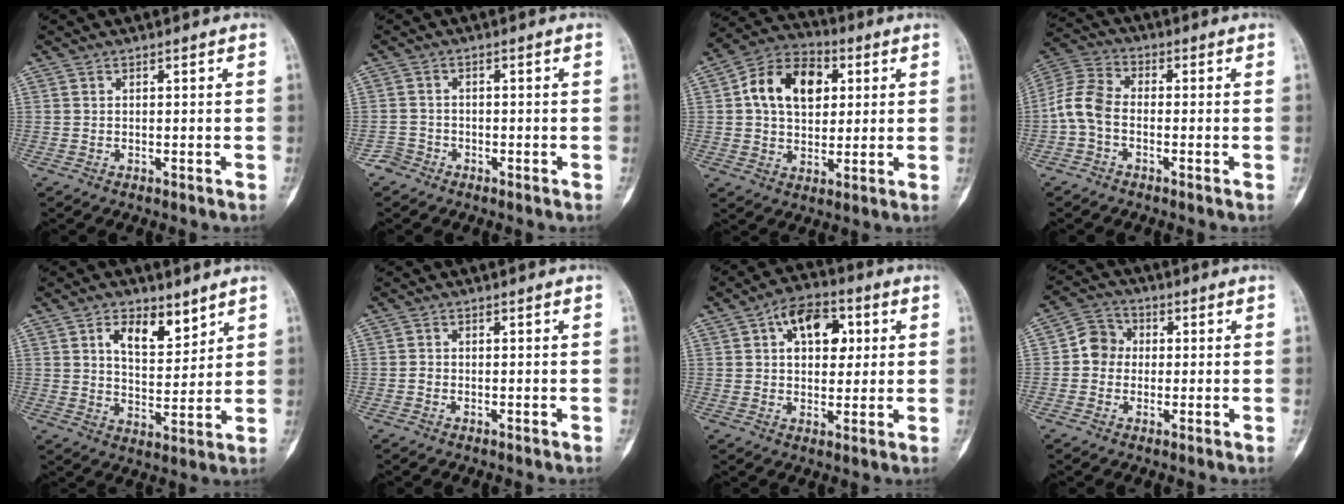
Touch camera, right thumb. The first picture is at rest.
{"total": 2.2, "force": [-1.6, 1.5, -0.3], "torque": [0.009, 0.008, -0.035]}
{"total": 14.1, "force": [3.4, 9.8, 9.6], "torque": [-0.133, 0.009, 0.048]}
{"total": 7.4, "force": [-1.6, 4.8, 5.5], "torque": [-0.113, 0.024, -0.046]}
{"total": 8.8, "force": [4.9, 4.5, 5.7], "torque": [-0.065, -0.034, 0.085]}
{"total": 0.8, "force": [-0.3, 0.6, 0.3], "torque": [-0.002, 0.004, -0.007]}
{"total": 10.9, "force": [3.3, 6.9, 7.8], "torque": [-0.087, 0.009, 0.045]}
{"total": 5.8, "force": [0.0, 5.3, 2.4], "torque": [-0.016, 0.014, -0.013]}